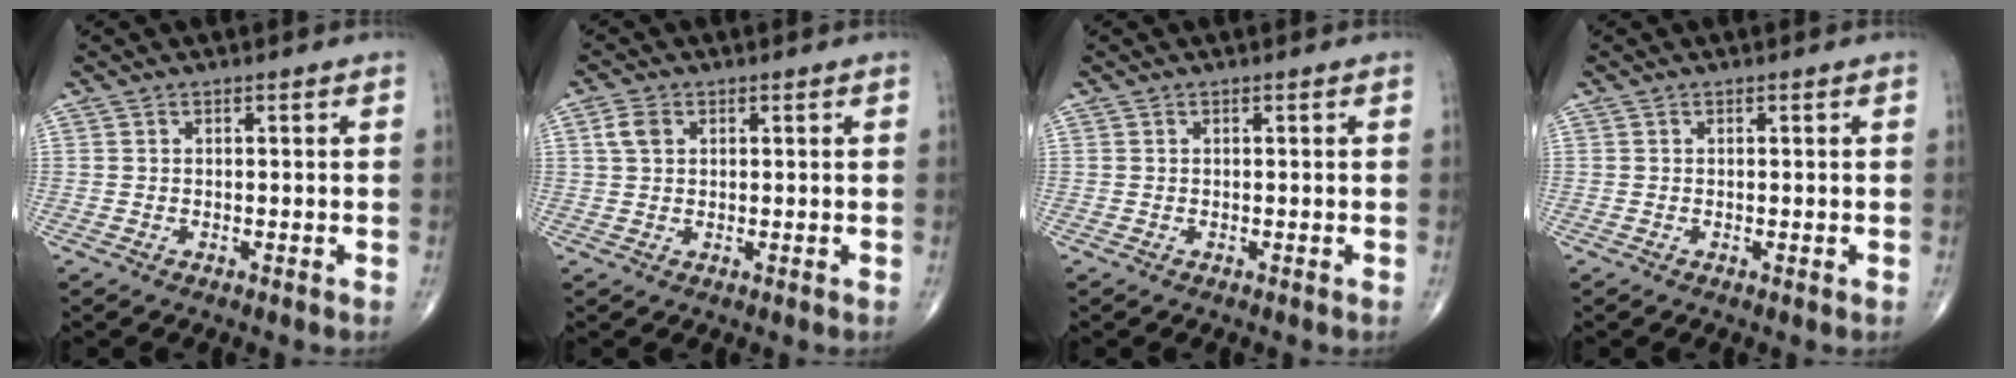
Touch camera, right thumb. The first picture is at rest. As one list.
[{"total": 3.1, "force": [1.0, 2.2, 1.9], "torque": [-0.038, 0.005, 0.020]}, {"total": 0.0}, {"total": 0.0}]